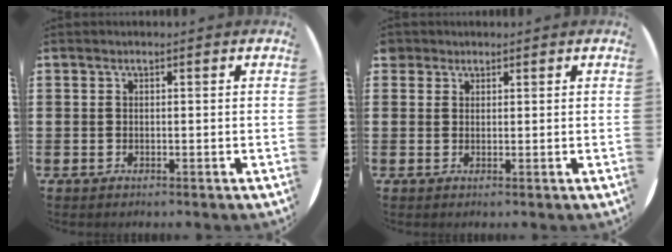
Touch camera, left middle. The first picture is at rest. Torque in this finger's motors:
{"motor_torque": [0.04, -0.02, -0.02, 0.00]}